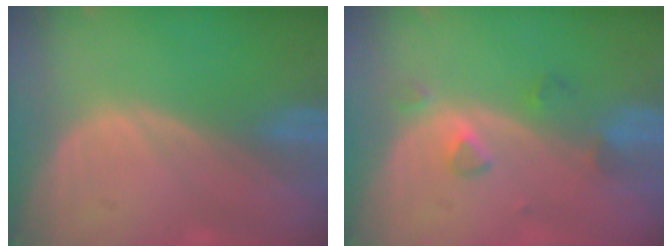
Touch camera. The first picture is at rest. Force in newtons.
{"total": 3.0, "press": 2.8, "slide": 0.9}